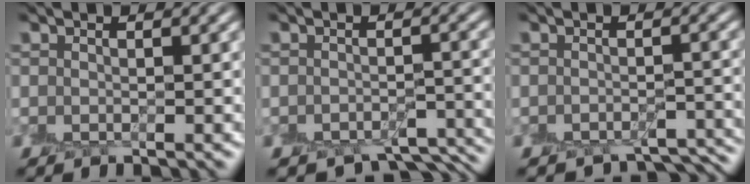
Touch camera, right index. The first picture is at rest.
{"total": 5.5, "force": [-4.5, 2.3, 2.2], "torque": [-0.023, -0.010, -0.046]}
{"total": 4.4, "force": [-3.9, 1.7, 1.2], "torque": [-0.009, 0.001, -0.039]}